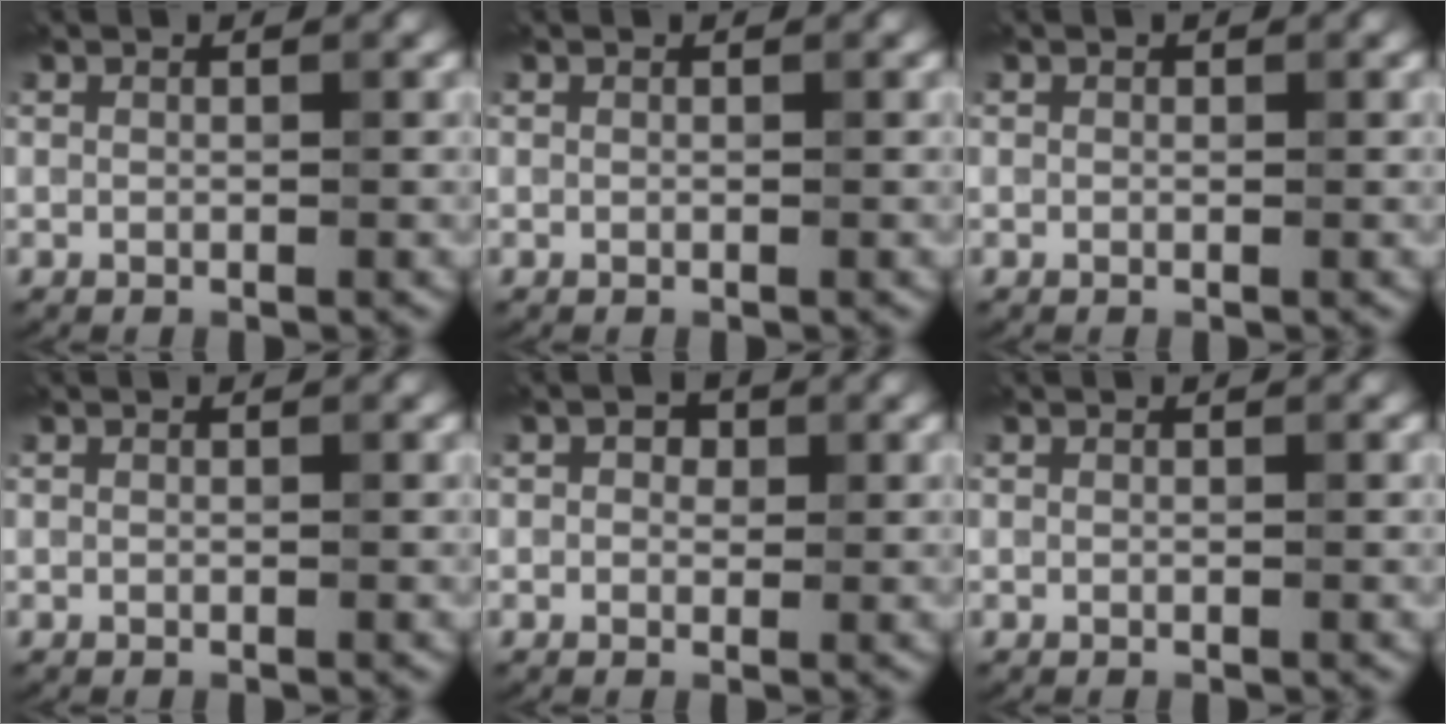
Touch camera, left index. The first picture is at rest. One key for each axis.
{"total": 0.0}
{"total": 0.0}
{"total": 0.0}
{"total": 1.9, "fx": 0.7, "fy": 1.4, "fz": 1.1, "tx": -0.011, "ty": 0.005, "tz": -0.004}
{"total": 0.0}